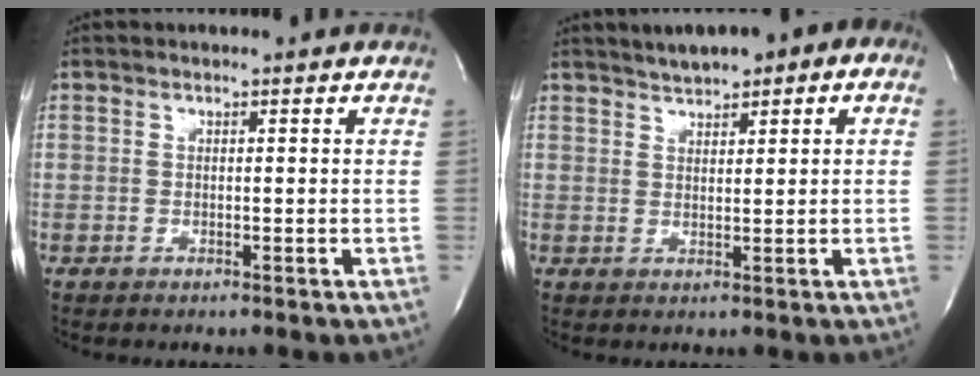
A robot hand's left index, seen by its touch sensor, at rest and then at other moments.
{"total": 6.4, "force": [3.6, 2.2, 4.9], "torque": [-0.075, 0.025, 0.051]}